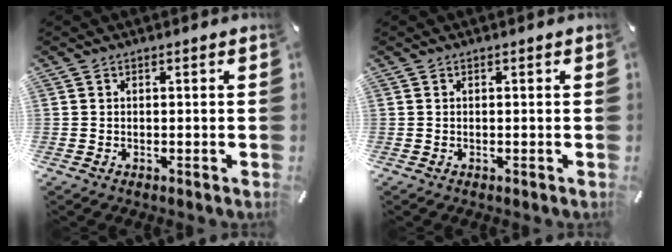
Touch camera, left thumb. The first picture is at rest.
{"total": 0.0}